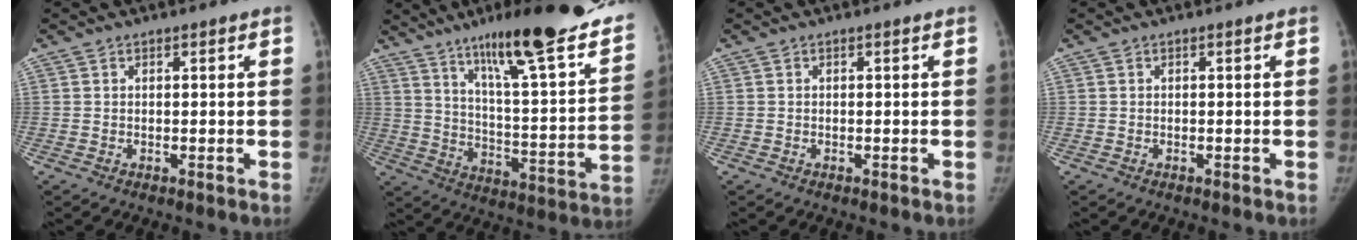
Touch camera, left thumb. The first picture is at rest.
{"total": 29.7, "force": [20.1, 5.1, 21.3], "torque": [-0.289, -0.067, 0.294]}
{"total": 0.0}
{"total": 0.0}